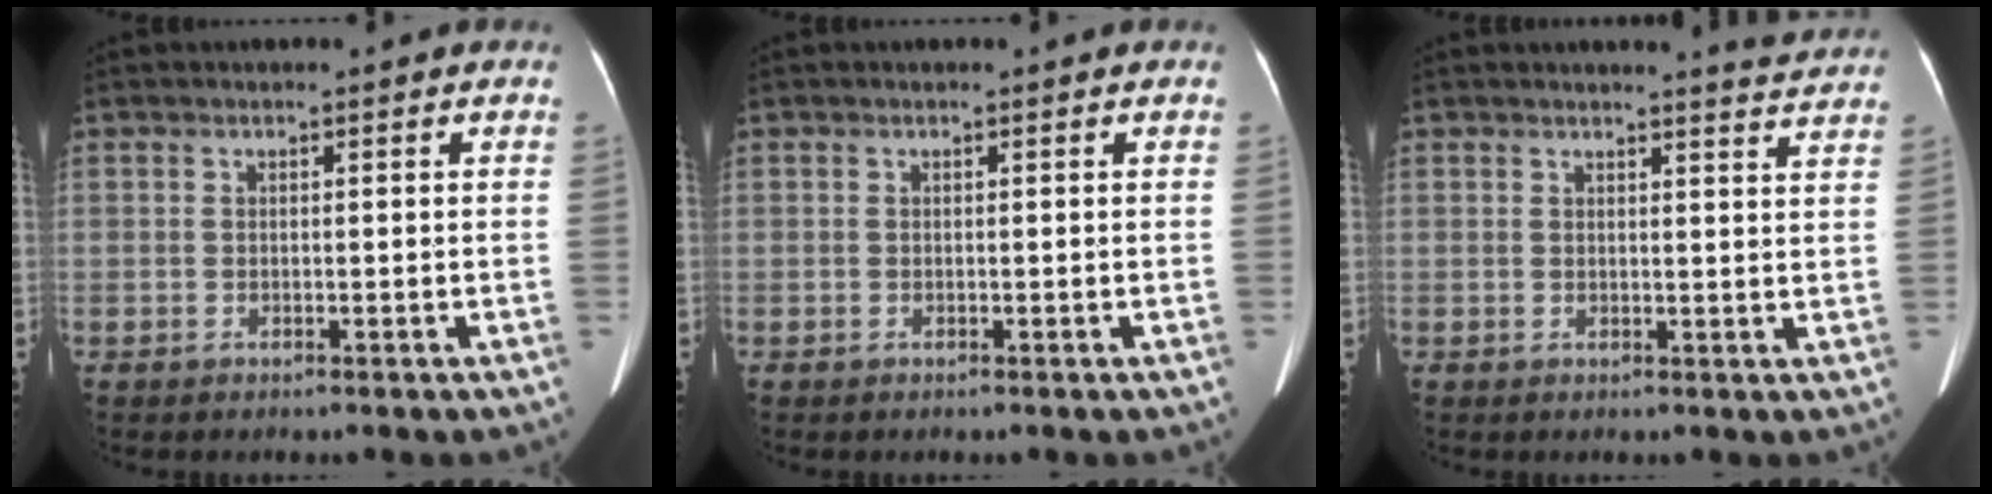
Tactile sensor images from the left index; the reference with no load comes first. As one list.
[{"total": 0.0}, {"total": 4.2, "force": [4.1, -0.5, 0.5], "torque": [-0.014, -0.015, 0.036]}]